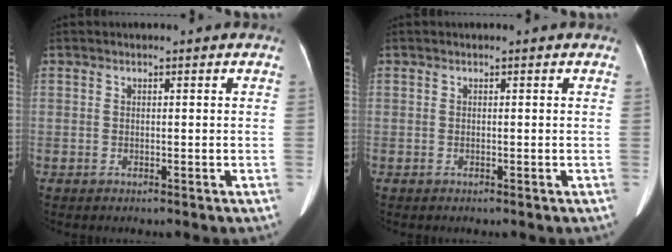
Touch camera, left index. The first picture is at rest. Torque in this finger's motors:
{"motor_torque": [0.00, 0.04, 0.00, 0.00]}